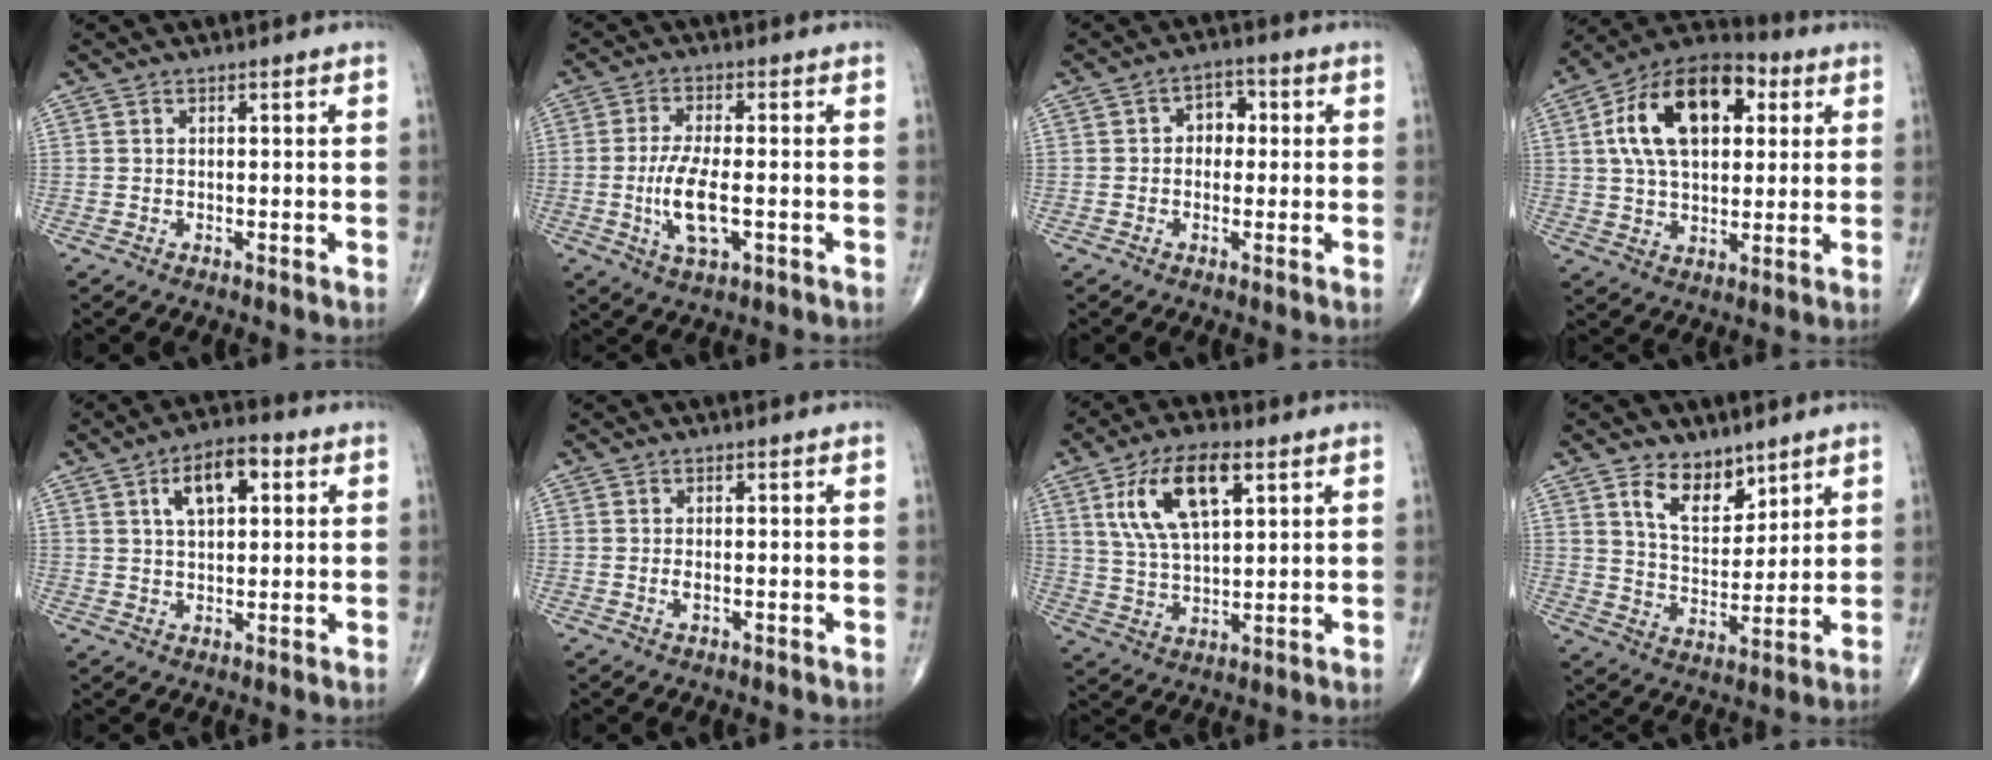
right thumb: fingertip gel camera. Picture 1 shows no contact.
{"total": 8.3, "force": [-1.6, 3.0, 7.5], "torque": [-0.156, -0.002, -0.027]}
{"total": 4.5, "force": [0.3, 3.4, 2.8], "torque": [-0.013, 0.014, -0.004]}
{"total": 19.2, "force": [5.0, 11.2, 14.7], "torque": [-0.226, 0.016, 0.076]}
{"total": 8.9, "force": [3.0, 4.5, 7.1], "torque": [-0.099, 0.008, 0.043]}
{"total": 1.3, "force": [-0.2, 0.5, 1.2], "torque": [-0.023, -0.002, -0.005]}
{"total": 13.6, "force": [5.5, 6.0, 10.9], "torque": [-0.197, -0.008, 0.103]}
{"total": 9.0, "force": [5.9, 5.0, 4.6], "torque": [-0.050, -0.049, 0.113]}